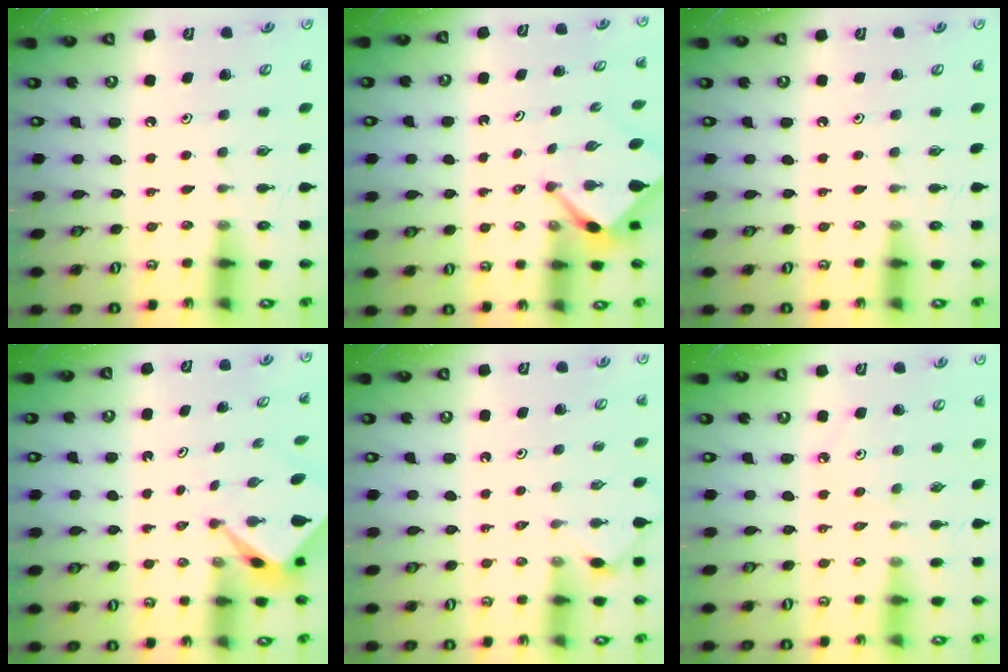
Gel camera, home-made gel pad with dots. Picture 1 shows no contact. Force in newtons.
{"total": 2.6, "press": 2.5, "slide": 0.4}
{"total": 0.0}
{"total": 2.1, "press": 2.1, "slide": 0.3}
{"total": 2.6, "press": 2.6, "slide": 0.5}
{"total": 3.9, "press": 3.8, "slide": 0.7}